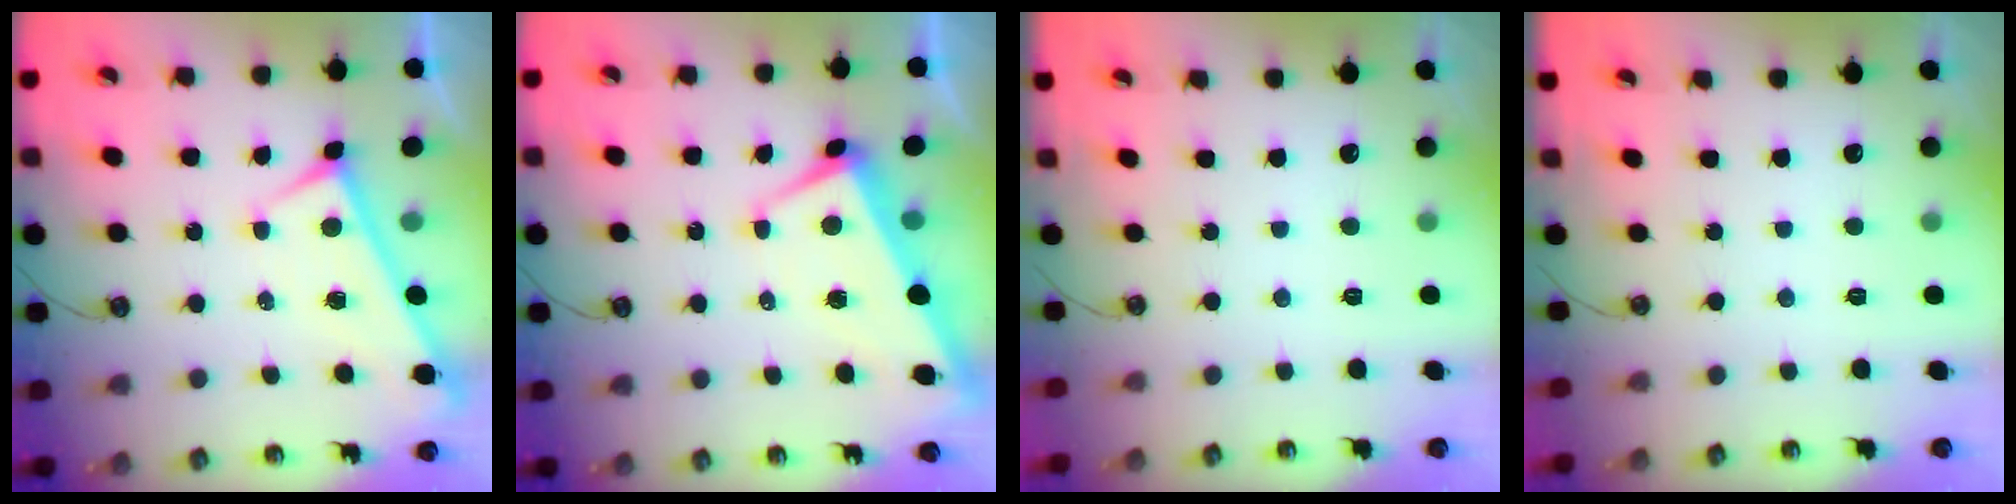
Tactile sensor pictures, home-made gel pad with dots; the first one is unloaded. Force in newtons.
{"total": 1.1, "press": 0.5, "slide": 1.0}
{"total": 0.0}
{"total": 0.0}